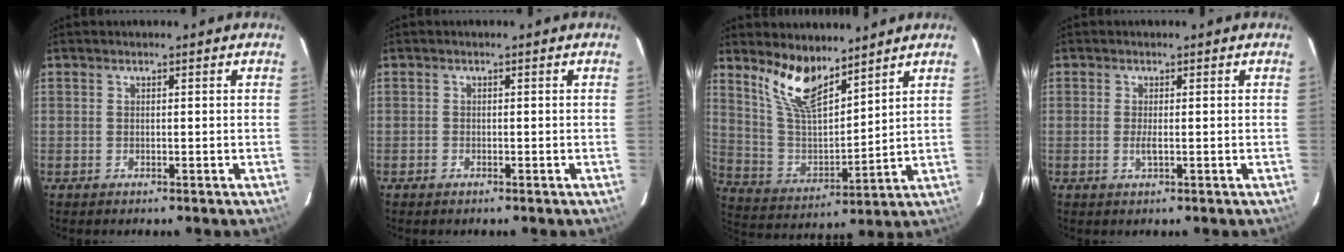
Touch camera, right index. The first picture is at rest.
{"total": 0.7, "force": [-0.6, 0.4, 0.1], "torque": [-0.003, 0.001, -0.011]}
{"total": 11.9, "force": [8.7, 4.4, 6.8], "torque": [-0.136, 0.001, 0.178]}
{"total": 1.6, "force": [-0.2, 0.2, 1.6], "torque": [-0.033, -0.004, -0.005]}